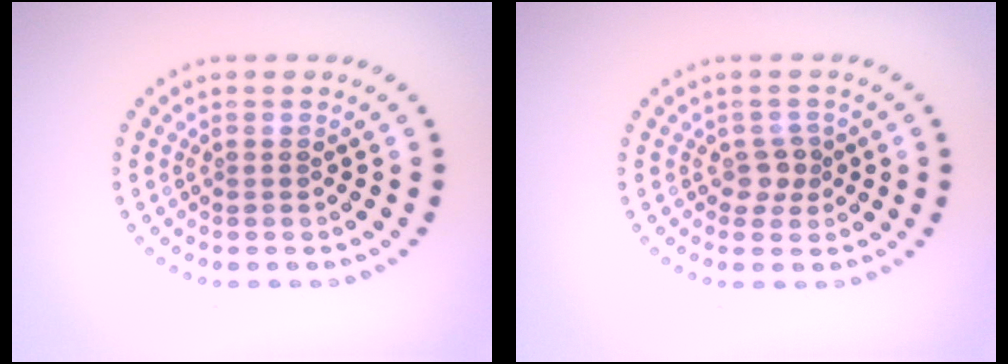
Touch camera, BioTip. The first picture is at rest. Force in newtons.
{"total": 1.6, "press": 1.3, "slide": 0.9}